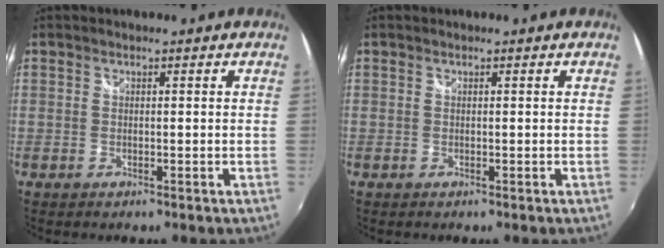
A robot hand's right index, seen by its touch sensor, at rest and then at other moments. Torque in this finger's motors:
{"motor_torque": [0.01, 0.01, 0.00, 0.00]}